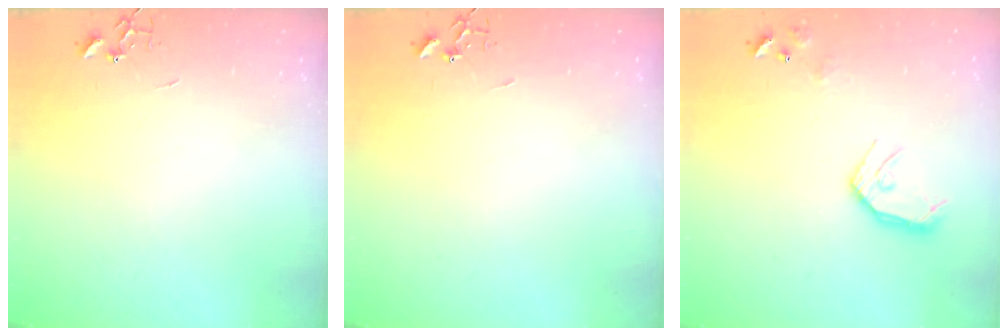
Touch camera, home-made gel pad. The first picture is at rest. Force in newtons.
{"total": 0.0}
{"total": 11.7, "press": 11.6, "slide": 1.2}